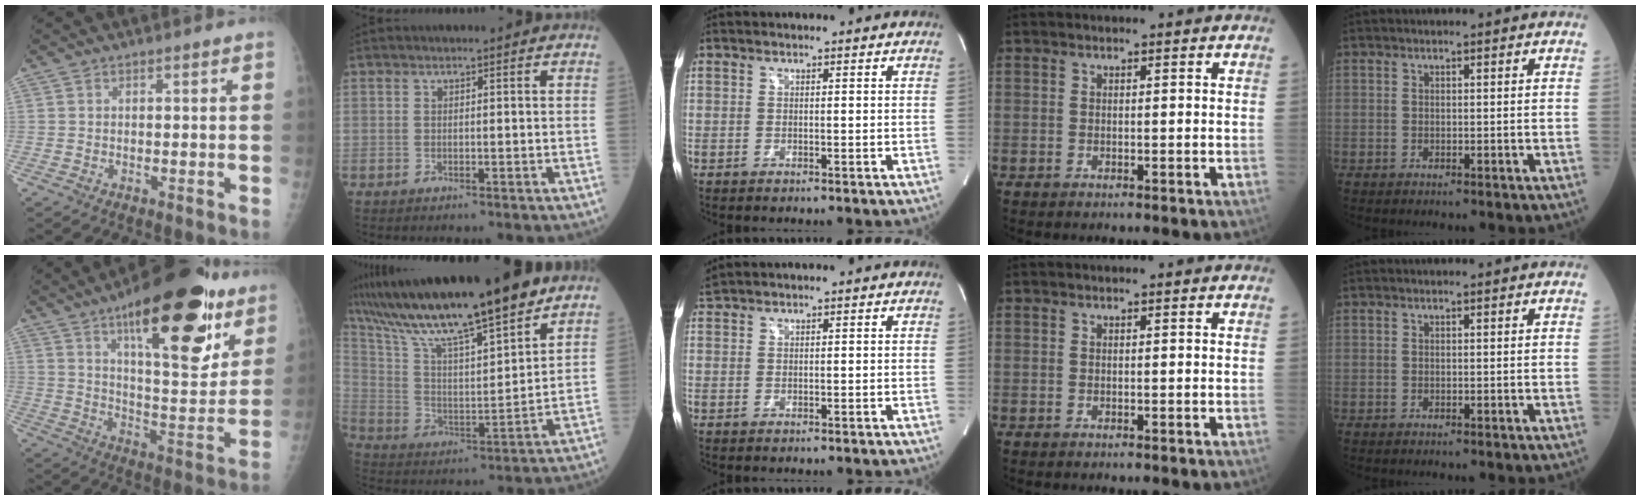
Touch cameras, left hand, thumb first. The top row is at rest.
{"thumb": {"total": 26.8, "force": [14.8, 9.6, 20.1], "torque": [-0.253, -0.053, 0.226]}, "index": {"total": 20.0, "force": [16.3, 1.3, 11.5], "torque": [-0.201, 0.008, 0.289]}, "middle": {"total": 1.2, "force": [1.2, -0.1, 0.2], "torque": [-0.013, 0.018, 0.031]}}